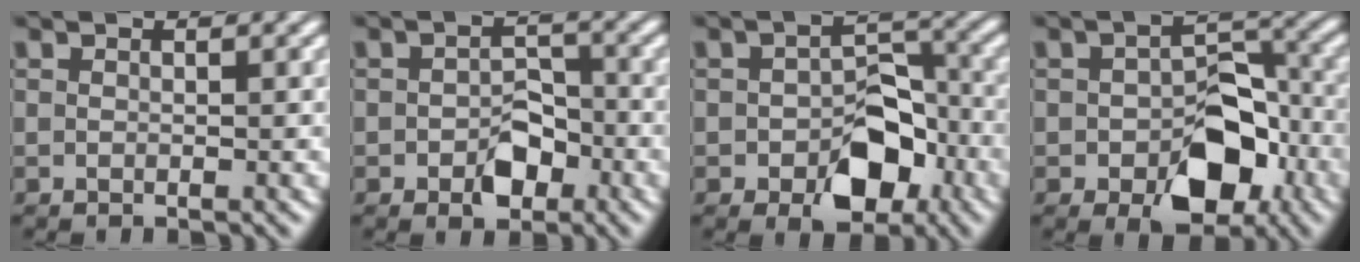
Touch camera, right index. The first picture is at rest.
{"total": 2.9, "force": [-1.6, 1.5, 1.9], "torque": [-0.001, -0.004, -0.026]}
{"total": 5.6, "force": [-2.3, 3.3, 3.9], "torque": [-0.027, -0.013, -0.032]}
{"total": 6.9, "force": [-2.5, 4.1, 5.0], "torque": [-0.050, -0.021, -0.030]}